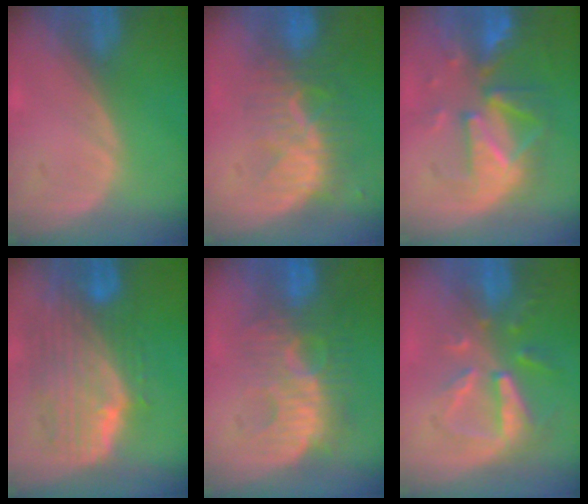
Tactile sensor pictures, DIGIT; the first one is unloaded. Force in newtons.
{"total": 8.4, "press": 7.6, "slide": 3.5}
{"total": 9.8, "press": 8.9, "slide": 4.2}
{"total": 10.0, "press": 8.9, "slide": 4.6}
{"total": 9.0, "press": 8.9, "slide": 1.7}
{"total": 8.2, "press": 7.4, "slide": 3.6}